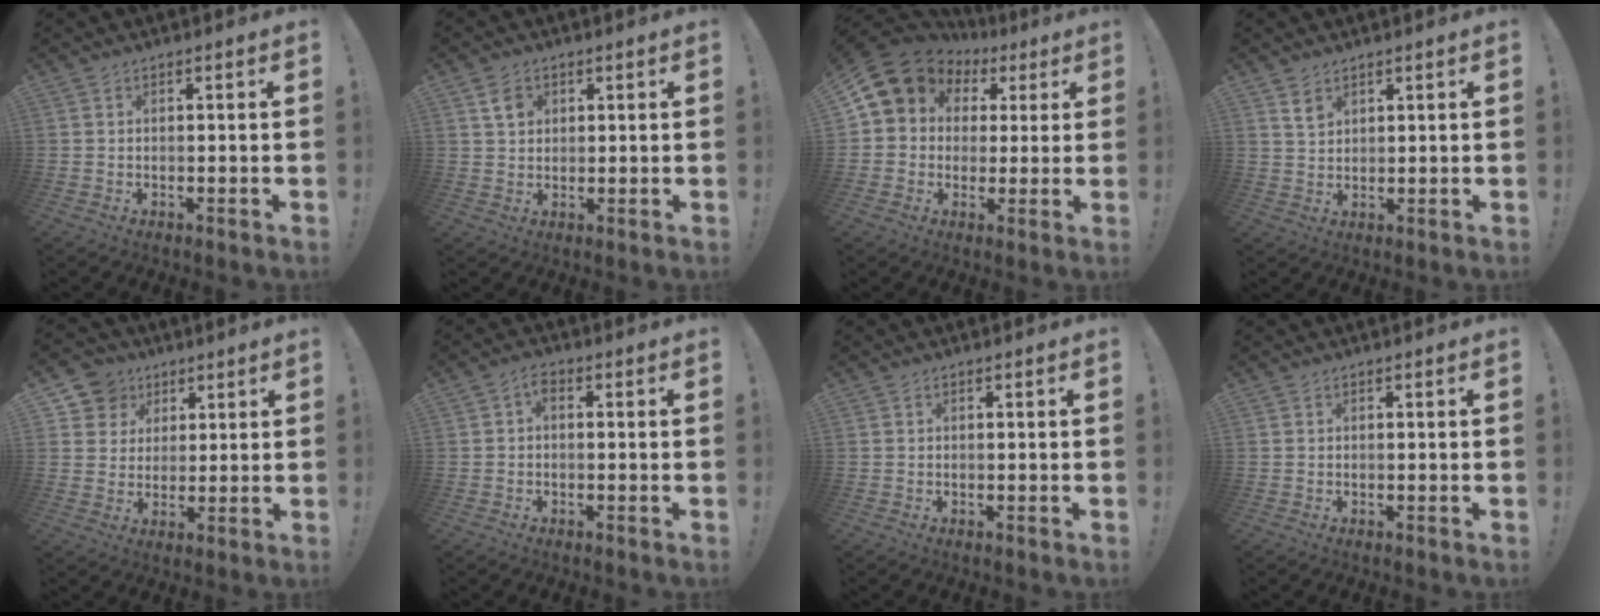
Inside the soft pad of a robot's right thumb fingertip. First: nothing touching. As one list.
[{"total": 3.8, "force": [2.0, 3.0, 1.2], "torque": [-0.013, -0.003, 0.035]}, {"total": 10.1, "force": [3.9, 8.5, 3.9], "torque": [-0.062, -0.021, 0.079]}, {"total": 3.1, "force": [2.4, 1.8, 1.0], "torque": [-0.005, -0.017, 0.043]}, {"total": 8.9, "force": [4.0, 7.7, 1.6], "torque": [-0.021, -0.026, 0.081]}, {"total": 2.4, "force": [-0.2, 1.4, 2.0], "torque": [-0.030, 0.002, -0.006]}, {"total": 0.0}, {"total": 0.0}]